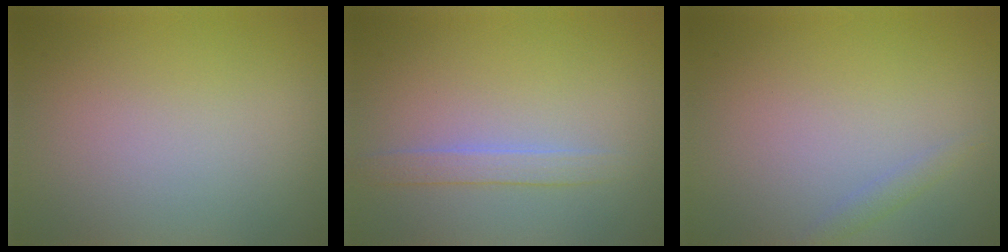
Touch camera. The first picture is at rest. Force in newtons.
{"total": 1.7, "press": 1.7, "slide": 0.0}
{"total": 1.0, "press": 1.0, "slide": 0.0}